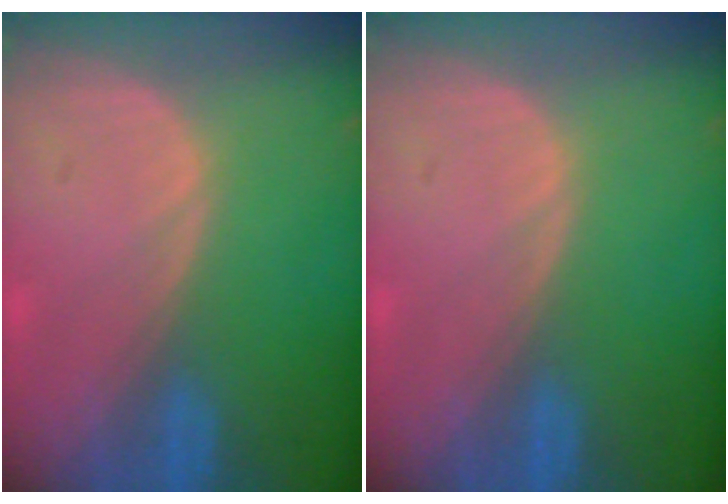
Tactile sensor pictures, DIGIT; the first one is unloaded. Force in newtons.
{"total": 0.0}